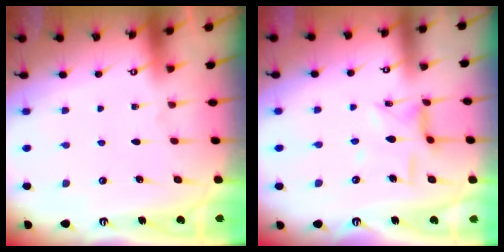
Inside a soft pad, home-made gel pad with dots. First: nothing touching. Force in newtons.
{"total": 7.8, "press": 7.8, "slide": 0.5}